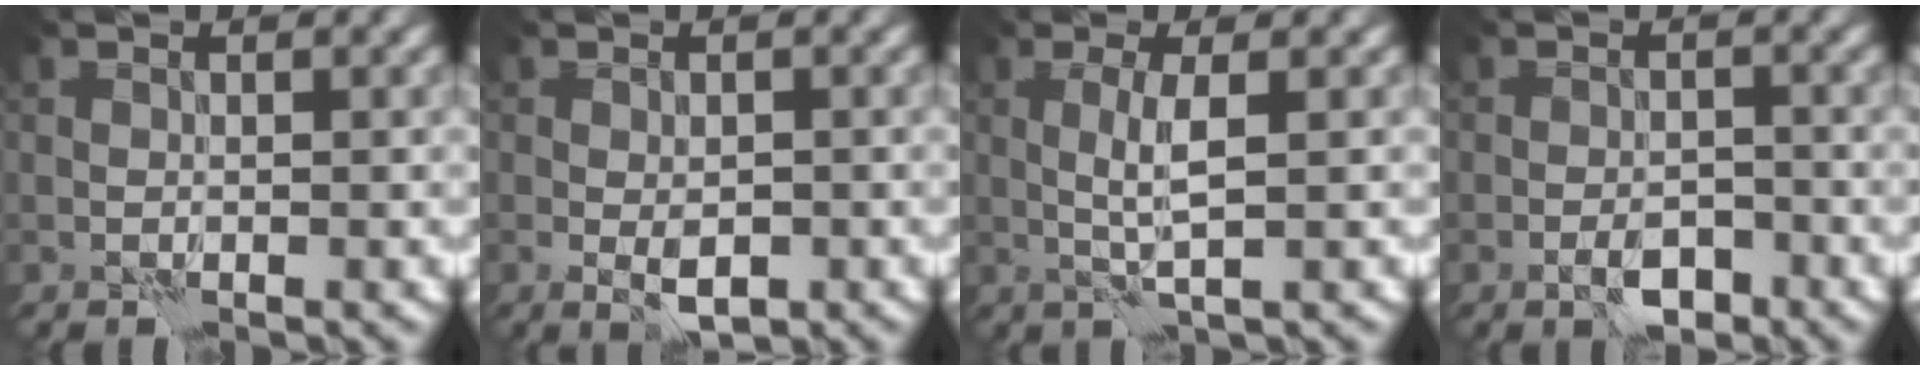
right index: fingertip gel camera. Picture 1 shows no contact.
{"total": 2.5, "force": [-0.7, 1.2, 2.1], "torque": [-0.038, -0.006, -0.010]}
{"total": 2.4, "force": [0.4, 0.1, 2.4], "torque": [-0.054, 0.002, 0.007]}
{"total": 2.7, "force": [-1.7, 1.1, 1.8], "torque": [-0.027, 0.004, -0.031]}